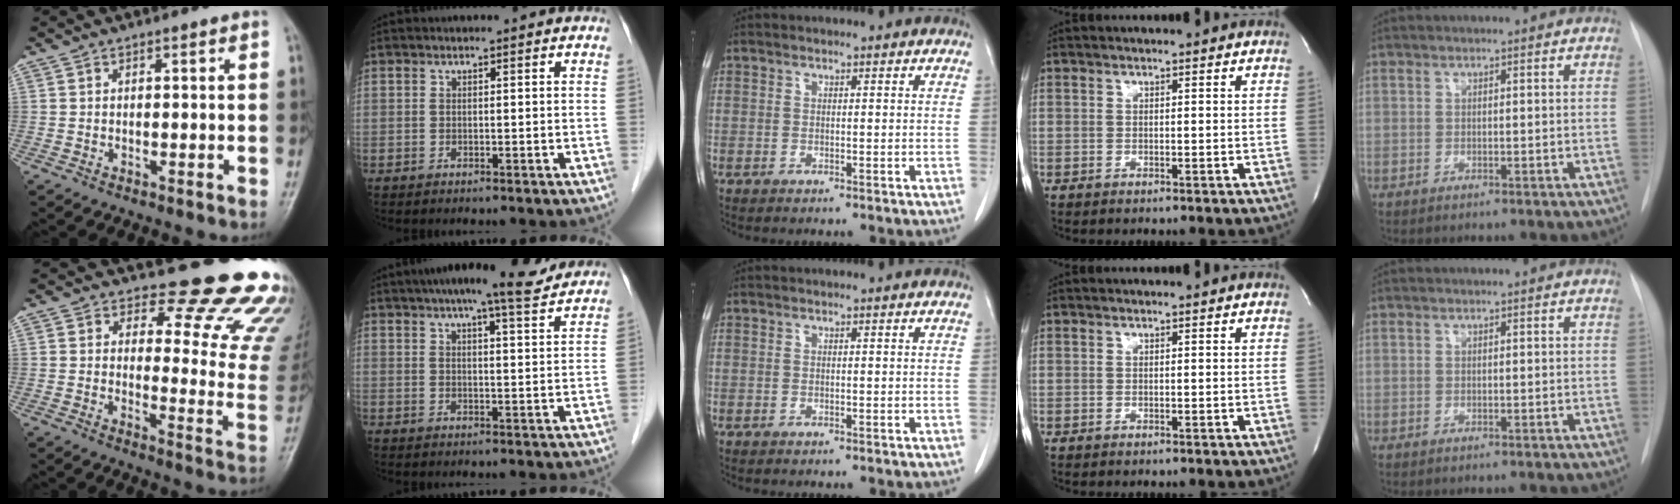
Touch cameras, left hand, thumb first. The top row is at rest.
{"thumb": {"total": 18.4, "force": [15.5, 6.9, 7.0], "torque": [-0.029, -0.136, 0.161]}, "index": {"total": 12.0, "force": [10.0, 1.4, 6.4], "torque": [-0.096, 0.021, 0.129]}}